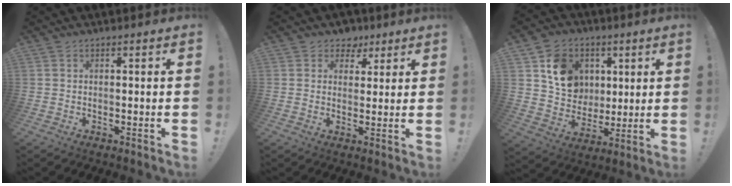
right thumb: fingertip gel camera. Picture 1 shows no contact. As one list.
[{"total": 5.5, "force": [3.1, 4.5, 0.9], "torque": [-0.004, -0.023, 0.059]}, {"total": 13.6, "force": [4.9, 11.6, 5.2], "torque": [-0.079, -0.014, 0.104]}]